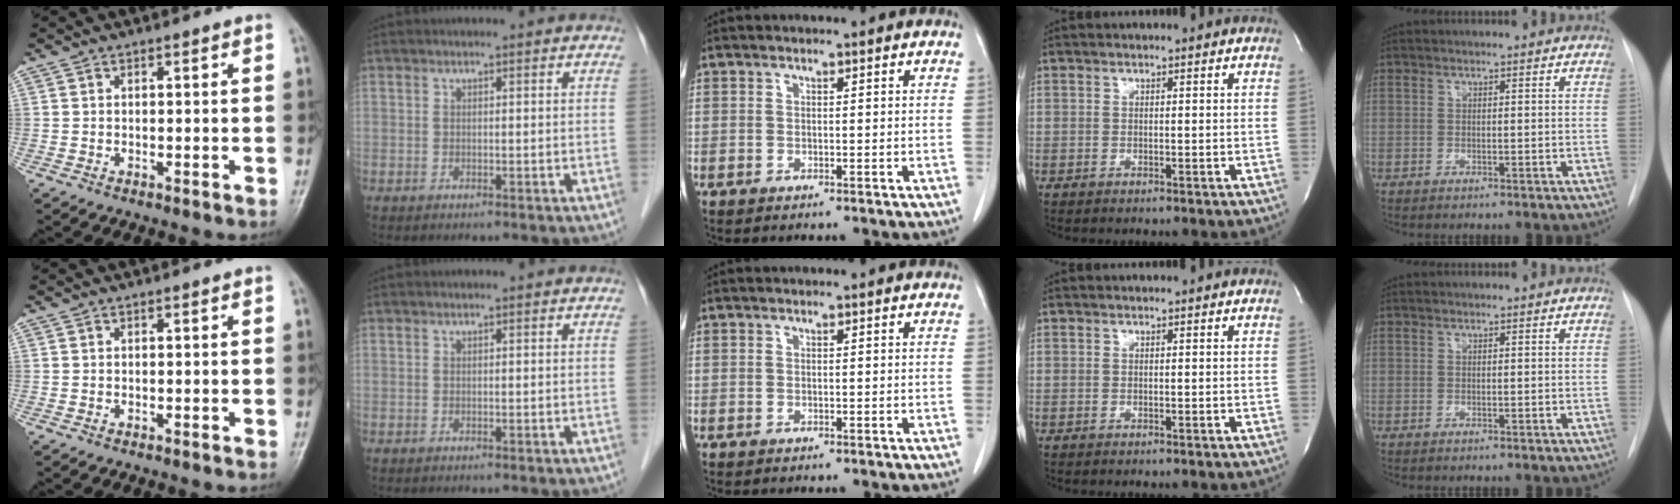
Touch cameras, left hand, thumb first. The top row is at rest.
{}